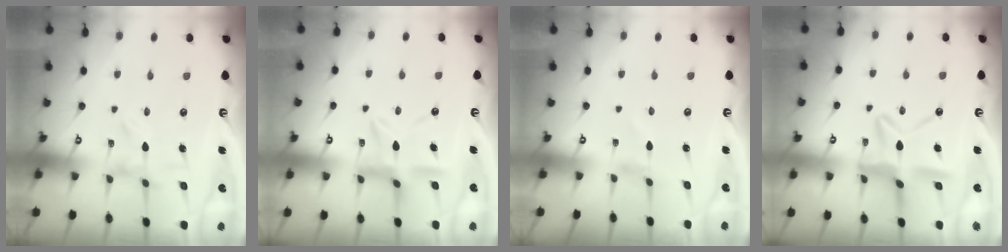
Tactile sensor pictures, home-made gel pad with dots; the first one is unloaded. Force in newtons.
{"total": 9.9, "press": 9.9, "slide": 0.9}
{"total": 1.3, "press": 1.3, "slide": 0.1}
{"total": 12.8, "press": 12.7, "slide": 1.3}